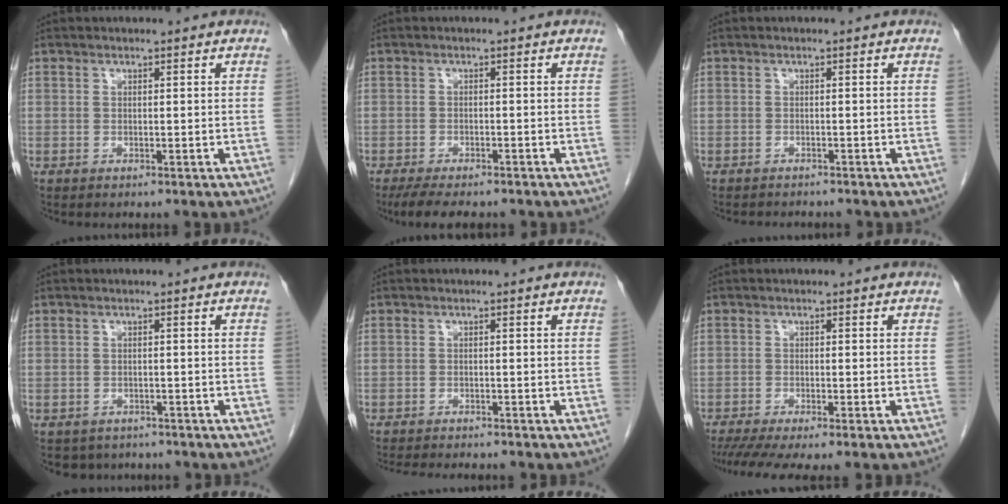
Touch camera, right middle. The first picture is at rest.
{"total": 7.9, "force": [-6.6, 2.0, 3.9], "torque": [-0.056, -0.010, -0.096]}
{"total": 3.7, "force": [-3.5, 1.0, 1.0], "torque": [-0.012, -0.005, -0.044]}
{"total": 4.4, "force": [-3.7, 2.4, 0.2], "torque": [0.002, 0.006, -0.048]}
{"total": 7.4, "force": [-6.7, 1.3, 2.9], "torque": [-0.039, -0.008, -0.097]}
{"total": 6.9, "force": [-5.6, 0.2, 4.0], "torque": [-0.055, -0.014, -0.091]}